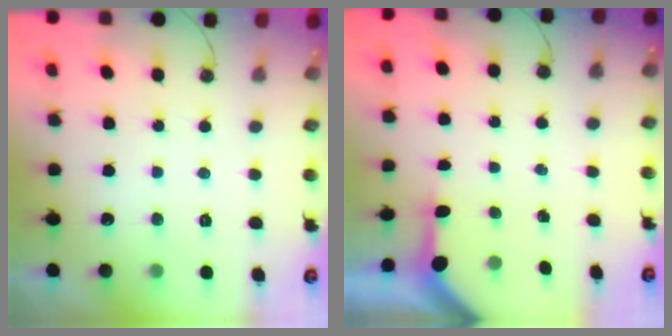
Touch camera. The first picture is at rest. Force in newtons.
{"total": 3.4, "press": 3.4, "slide": 0.3}